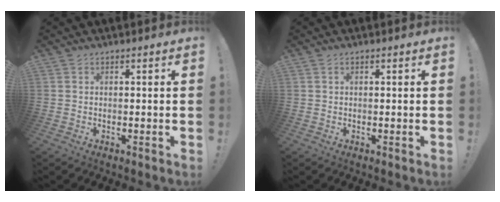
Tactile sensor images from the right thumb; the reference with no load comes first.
{"total": 0.5, "force": [0.2, 0.2, 0.4], "torque": [-0.001, -0.001, 0.001]}